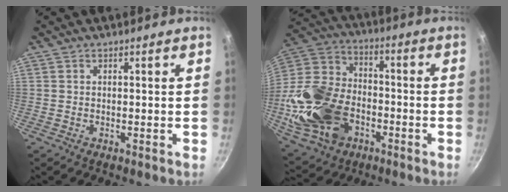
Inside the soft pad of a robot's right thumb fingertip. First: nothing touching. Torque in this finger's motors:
{"motor_torque": [2.20, 2.21, 0.84, -0.77, 0.40]}